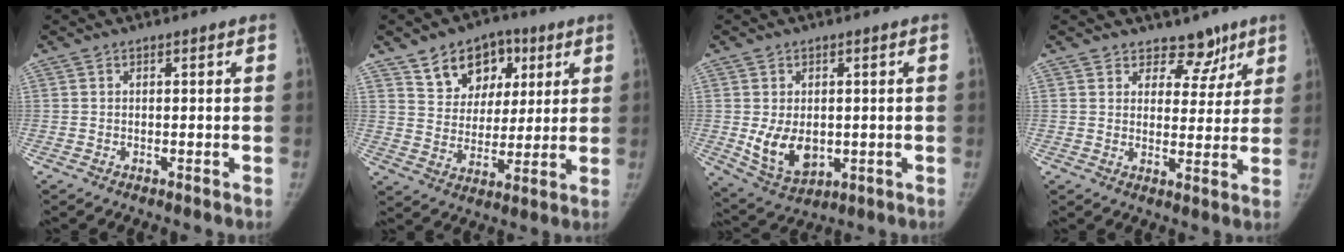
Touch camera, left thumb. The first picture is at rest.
{"total": 12.7, "force": [6.5, 9.5, 5.4], "torque": [-0.040, -0.018, 0.108]}
{"total": 8.8, "force": [-0.8, 6.2, 6.2], "torque": [-0.085, -0.013, 0.007]}
{"total": 6.3, "force": [4.6, 4.2, 1.0], "torque": [0.031, -0.025, 0.063]}